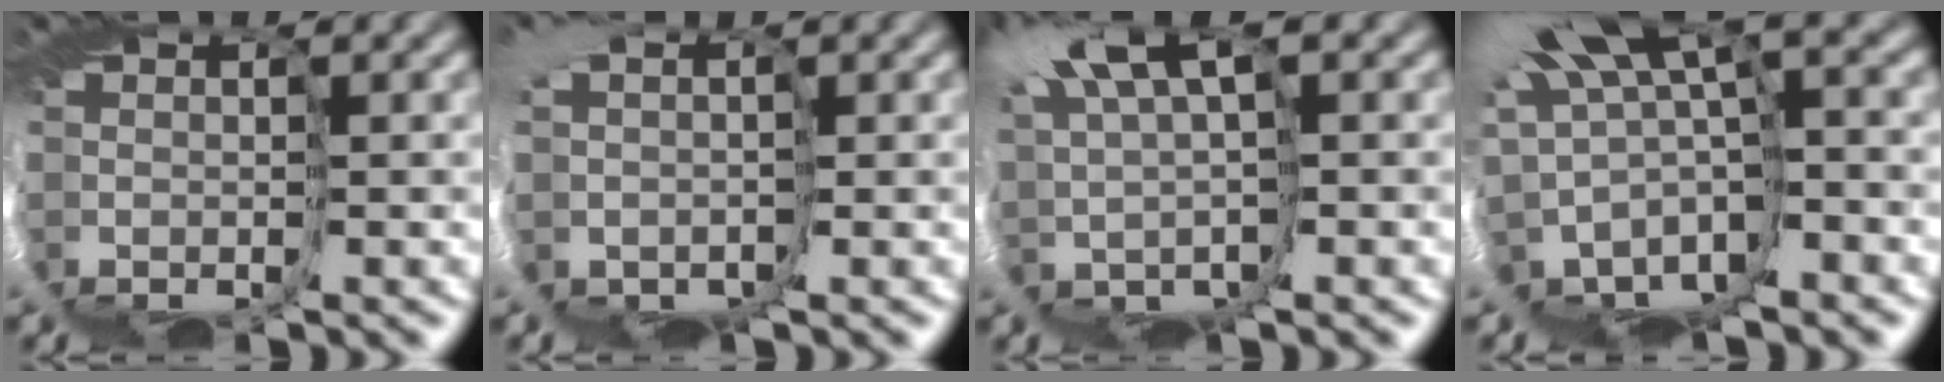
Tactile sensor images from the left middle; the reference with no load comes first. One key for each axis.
{"total": 4.4, "fx": -0.1, "fy": 3.3, "fz": 2.9, "tx": -0.068, "ty": -0.019, "tz": 0.000}
{"total": 6.6, "fx": 3.7, "fy": 2.0, "fz": 5.1, "tx": -0.129, "ty": 0.010, "tz": 0.055}
{"total": 10.5, "fx": 1.1, "fy": 4.6, "fz": 9.4, "tx": -0.206, "ty": -0.009, "tz": 0.040}